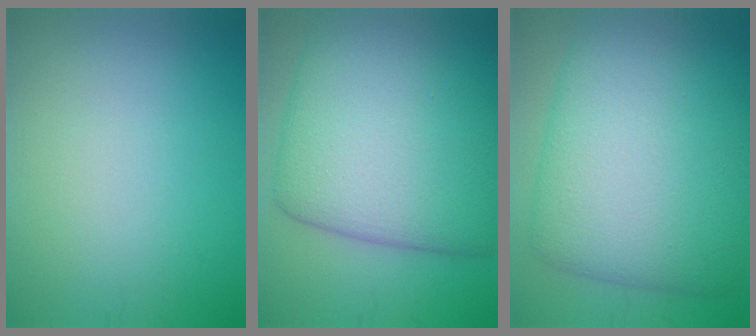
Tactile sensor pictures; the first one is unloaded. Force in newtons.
{"total": 14.3, "press": 14.3, "slide": 0.4}
{"total": 13.5, "press": 13.5, "slide": 0.6}